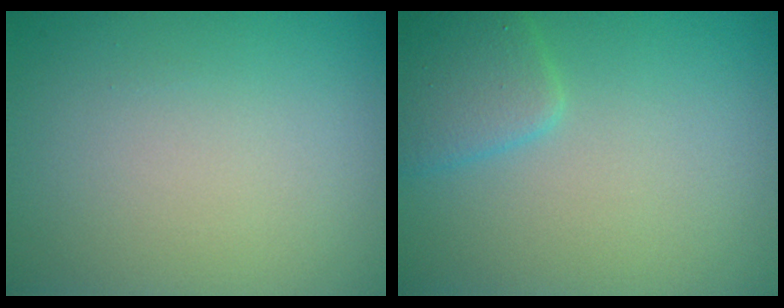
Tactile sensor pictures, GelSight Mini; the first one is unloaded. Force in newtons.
{"total": 2.6, "press": 2.6, "slide": 0.2}